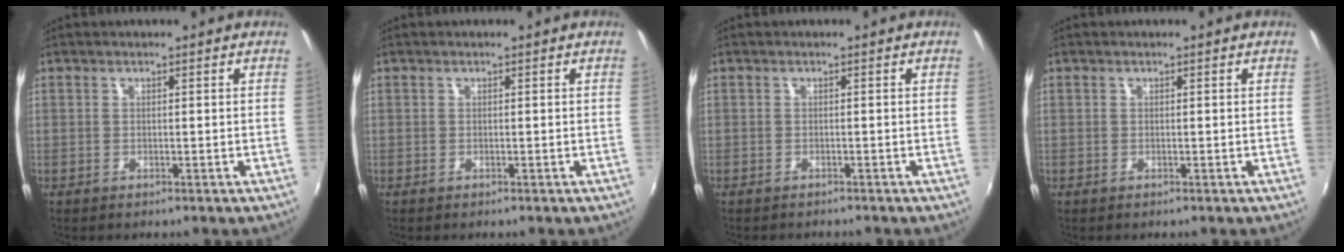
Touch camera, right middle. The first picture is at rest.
{"total": 0.0}
{"total": 1.4, "force": [-1.4, 0.4, 0.2], "torque": [-0.009, -0.008, -0.021]}
{"total": 0.0}